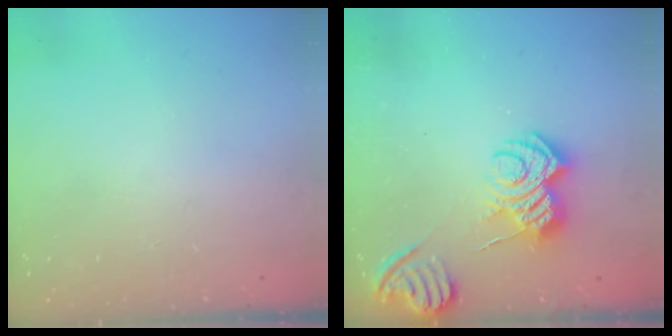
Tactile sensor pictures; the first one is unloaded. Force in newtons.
{"total": 8.2, "press": 8.2, "slide": 0.9}